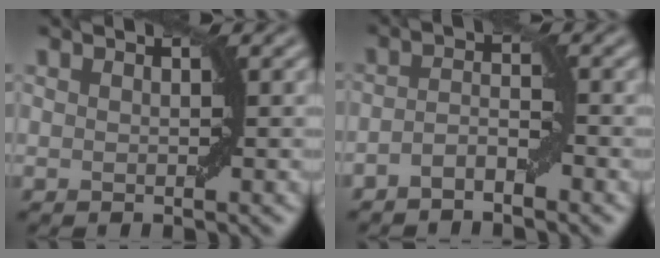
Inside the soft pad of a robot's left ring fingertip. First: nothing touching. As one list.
[{"total": 1.9, "force": [-1.3, 0.5, 1.3], "torque": [-0.025, 0.008, -0.028]}]